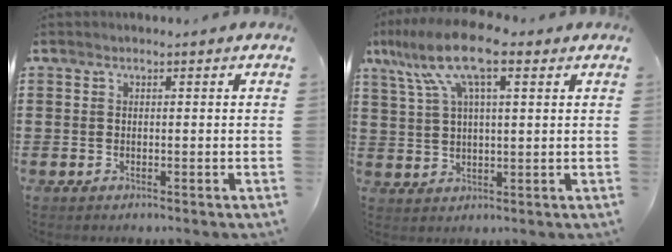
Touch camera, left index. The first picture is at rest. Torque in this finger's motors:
{"motor_torque": [1.51, -0.63, 1.05, 0.21]}